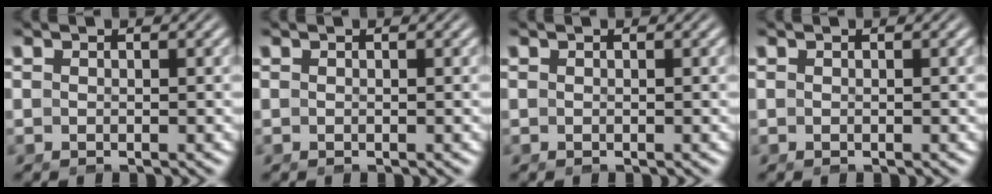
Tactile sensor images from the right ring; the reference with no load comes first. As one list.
[{"total": 0.0}, {"total": 0.0}, {"total": 0.0}]